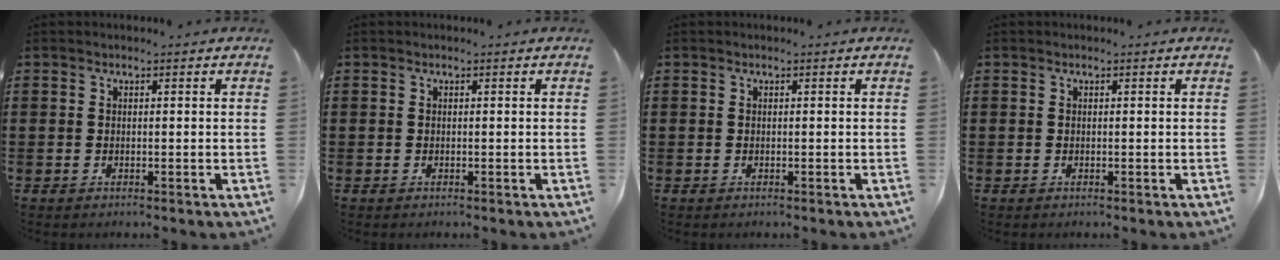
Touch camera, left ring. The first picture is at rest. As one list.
[{"total": 0.0}, {"total": 0.0}, {"total": 0.0}]